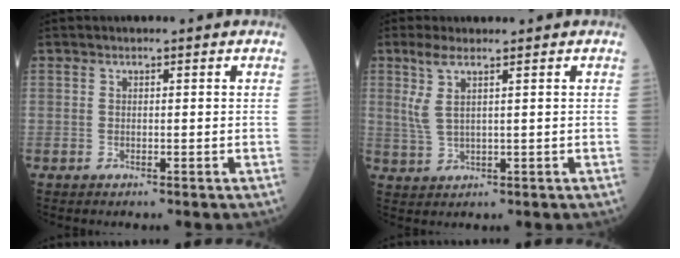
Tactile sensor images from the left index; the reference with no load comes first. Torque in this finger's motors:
{"motor_torque": [0.51, -0.42, 0.36, 0.12]}